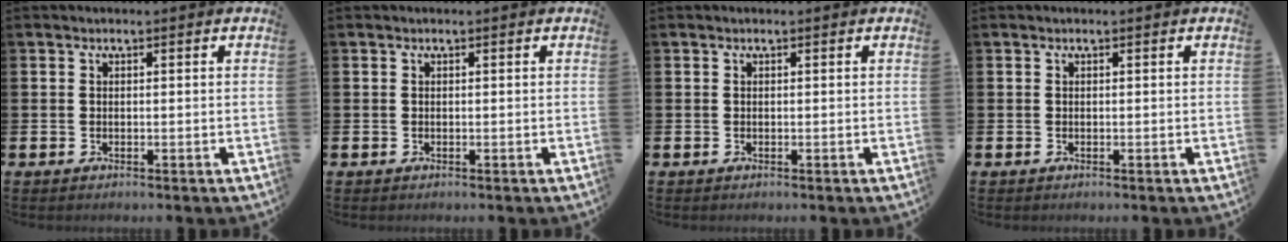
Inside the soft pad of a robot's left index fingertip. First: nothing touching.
{"total": 0.0}
{"total": 0.0}
{"total": 0.0}